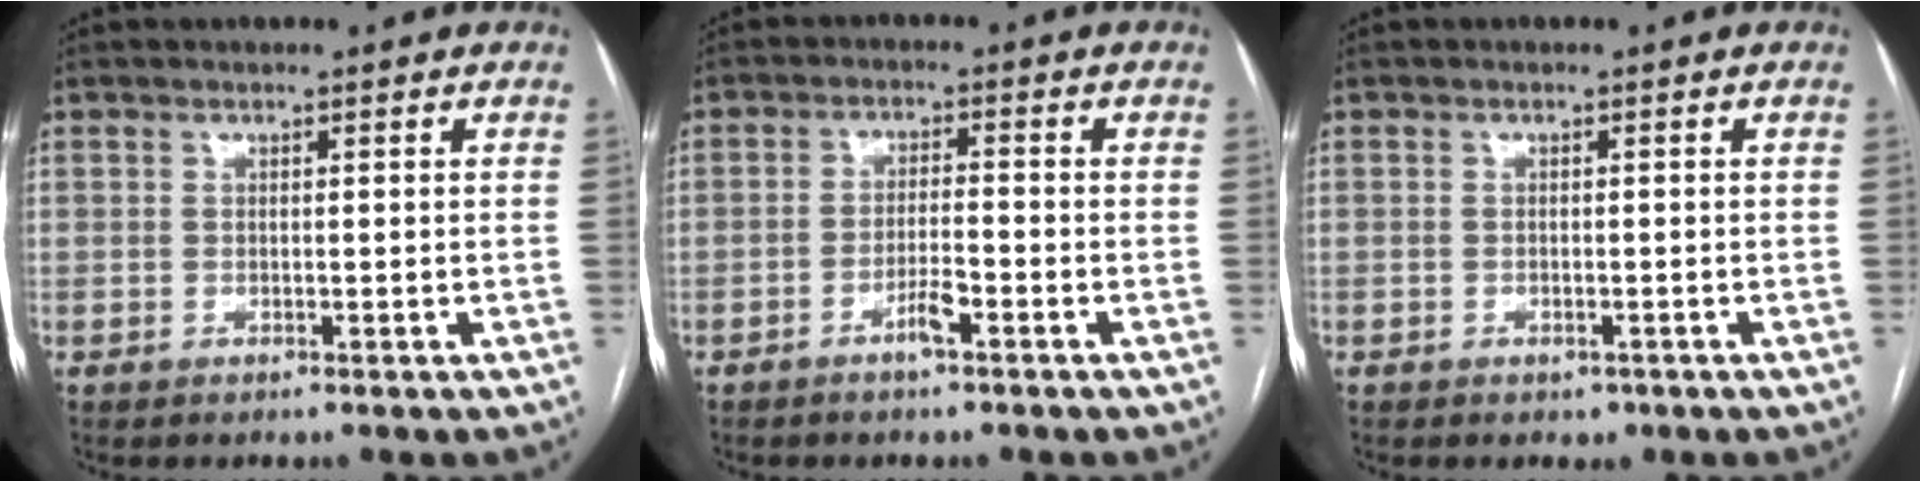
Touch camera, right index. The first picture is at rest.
{"total": 3.5, "force": [-2.2, 0.3, 2.7], "torque": [-0.048, -0.001, -0.040]}
{"total": 1.3, "force": [-0.8, 0.9, 0.6], "torque": [-0.010, 0.001, -0.004]}